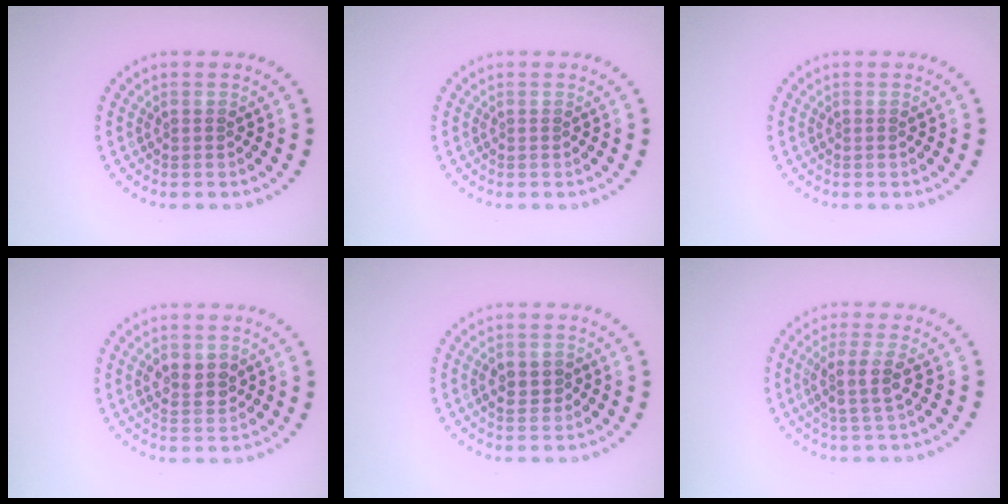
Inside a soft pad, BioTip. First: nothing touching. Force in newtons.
{"total": 0.0}
{"total": 0.0}
{"total": 2.4, "press": 2.4, "slide": 0.3}
{"total": 2.2, "press": 2.2, "slide": 0.1}
{"total": 3.0, "press": 2.4, "slide": 1.8}